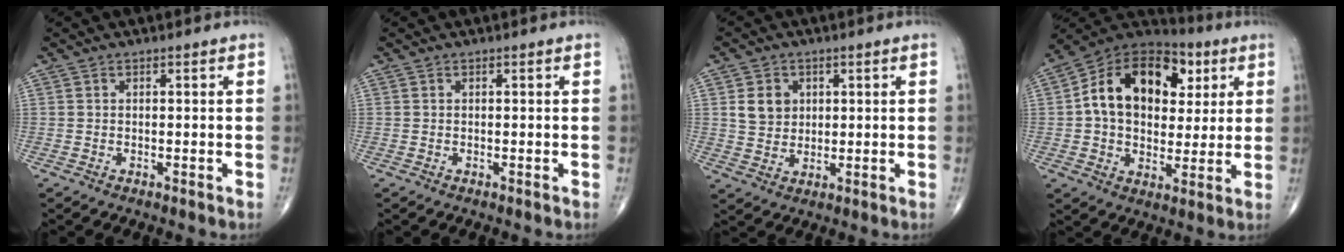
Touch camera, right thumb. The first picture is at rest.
{"total": 0.0}
{"total": 5.5, "force": [1.6, 4.6, 2.6], "torque": [-0.024, -0.009, 0.033]}
{"total": 20.2, "force": [4.4, 13.9, 13.9], "torque": [-0.196, 0.015, 0.069]}